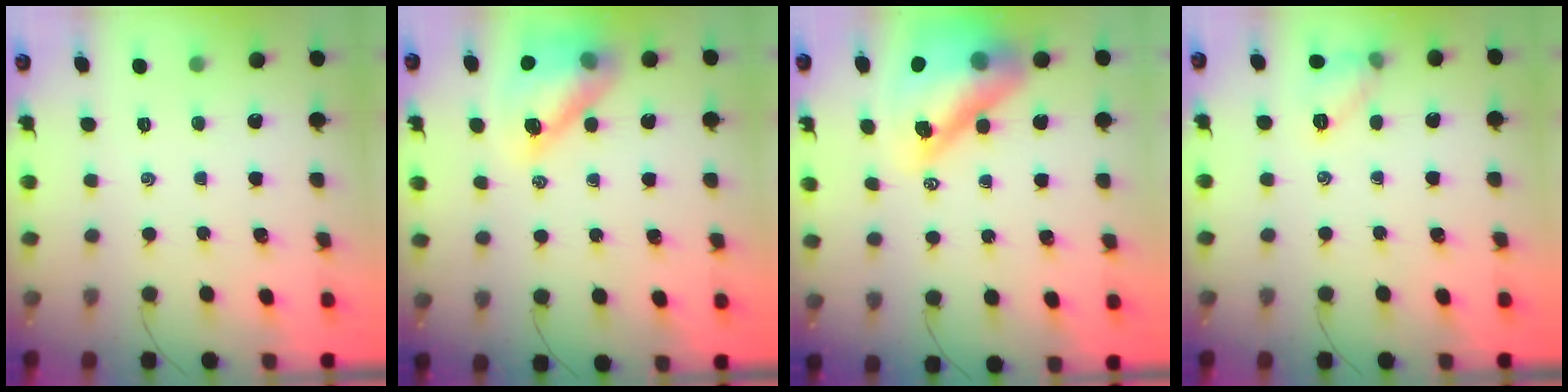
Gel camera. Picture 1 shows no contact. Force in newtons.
{"total": 13.9, "press": 13.4, "slide": 3.8}
{"total": 19.3, "press": 18.5, "slide": 5.5}
{"total": 6.9, "press": 6.7, "slide": 1.5}